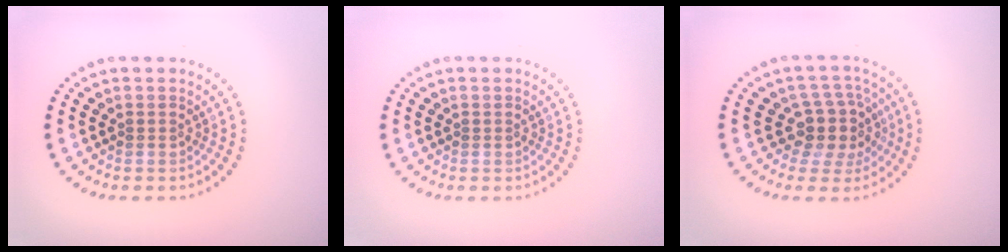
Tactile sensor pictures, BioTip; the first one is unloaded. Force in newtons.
{"total": 0.0}
{"total": 3.8, "press": 3.1, "slide": 2.3}